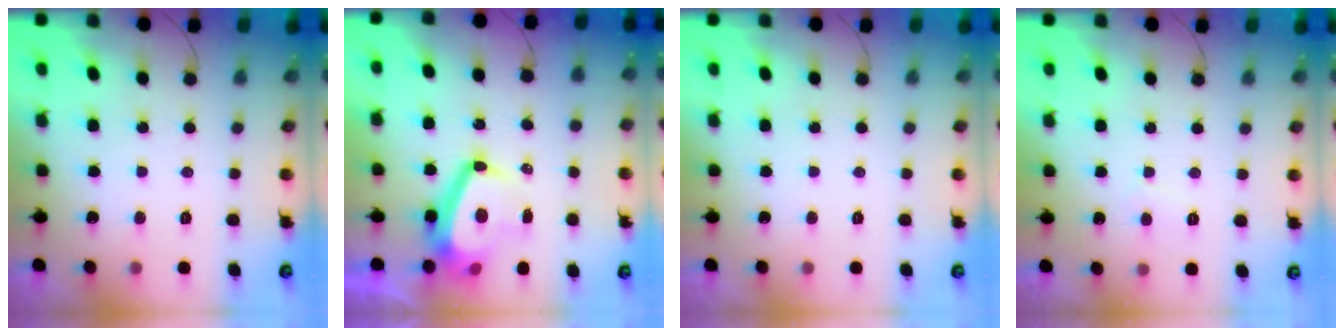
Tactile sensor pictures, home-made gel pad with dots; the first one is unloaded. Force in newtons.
{"total": 10.1, "press": 9.7, "slide": 3.0}
{"total": 0.0}
{"total": 3.4, "press": 3.4, "slide": 0.4}